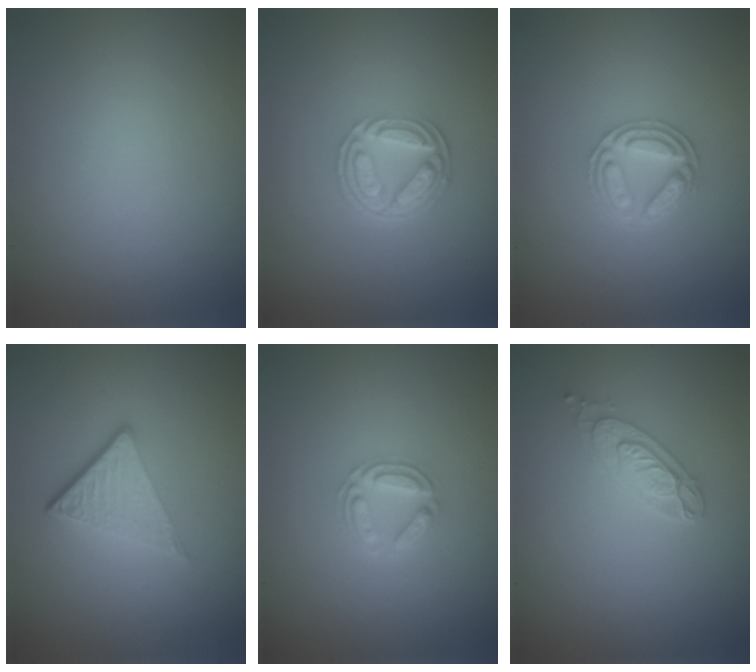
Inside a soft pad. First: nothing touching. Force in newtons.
{"total": 5.3, "press": 3.9, "slide": 3.6}
{"total": 3.1, "press": 3.0, "slide": 0.6}
{"total": 4.0, "press": 2.5, "slide": 3.0}
{"total": 2.8, "press": 2.7, "slide": 0.5}
{"total": 2.9, "press": 2.5, "slide": 1.5}